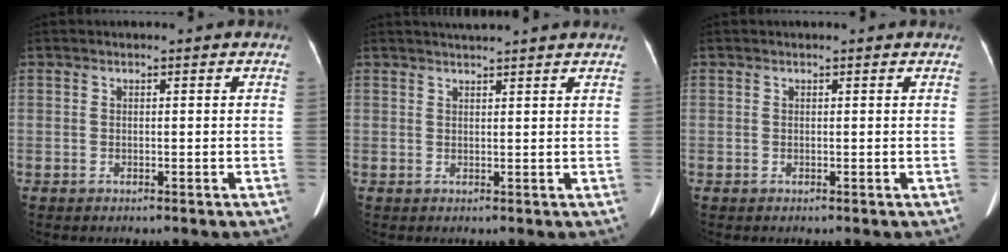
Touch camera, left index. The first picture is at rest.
{"total": 5.0, "force": [4.6, -0.6, 1.9], "torque": [-0.024, 0.023, 0.055]}
{"total": 0.9, "force": [0.8, 0.1, 0.1], "torque": [-0.010, 0.006, 0.006]}